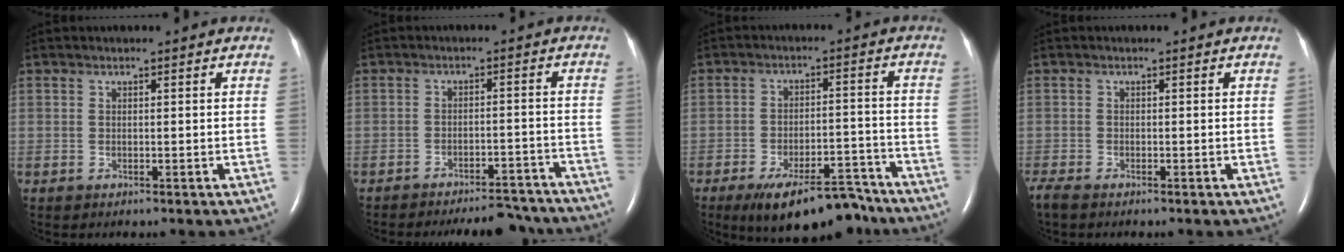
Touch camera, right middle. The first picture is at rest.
{"total": 12.0, "force": [-11.4, 2.3, 3.1], "torque": [-0.031, 0.007, -0.137]}
{"total": 13.2, "force": [-10.8, 4.1, 6.5], "torque": [-0.087, 0.013, -0.163]}
{"total": 2.7, "force": [-2.2, 0.7, 1.4], "torque": [-0.030, -0.009, -0.038]}